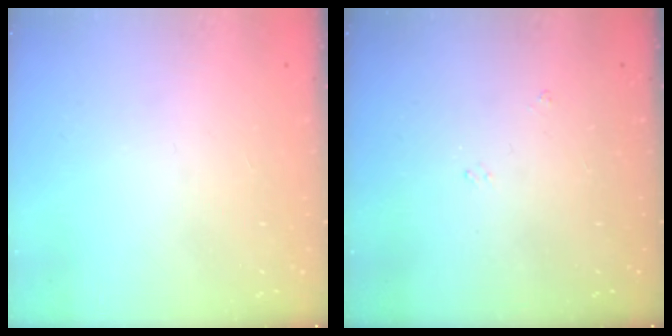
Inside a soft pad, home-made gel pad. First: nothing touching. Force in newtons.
{"total": 2.7, "press": 2.7, "slide": 0.4}